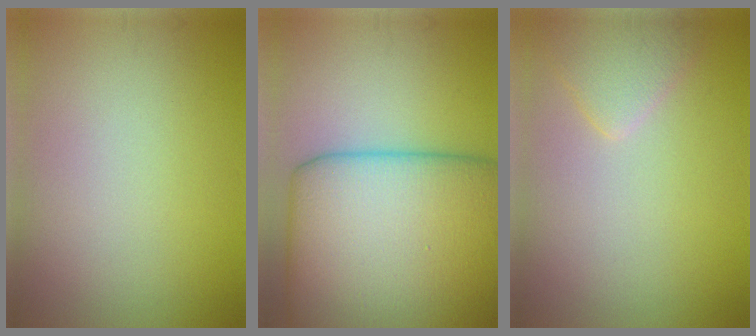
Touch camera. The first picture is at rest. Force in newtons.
{"total": 16.0, "press": 16.0, "slide": 0.6}
{"total": 2.1, "press": 2.1, "slide": 0.1}